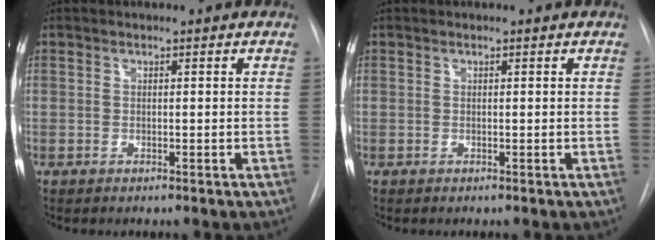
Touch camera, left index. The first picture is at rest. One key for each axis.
{"total": 0.0}